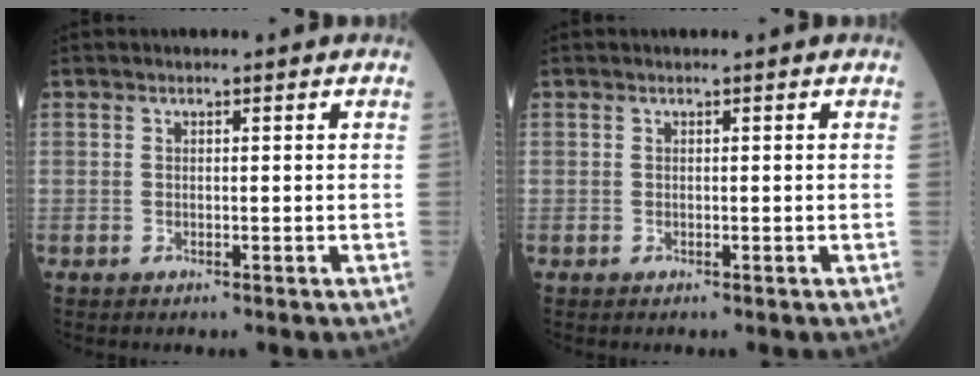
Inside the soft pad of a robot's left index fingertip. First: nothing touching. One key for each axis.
{"total": 0.0}